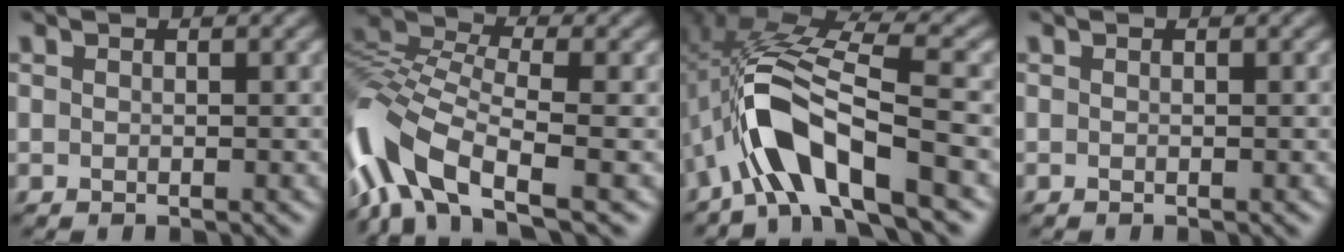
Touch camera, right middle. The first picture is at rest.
{"total": 9.6, "force": [-4.6, 4.3, 7.2], "torque": [-0.154, 0.006, -0.105]}
{"total": 9.4, "force": [-3.7, 3.2, 8.0], "torque": [-0.158, 0.014, -0.075]}
{"total": 0.0}